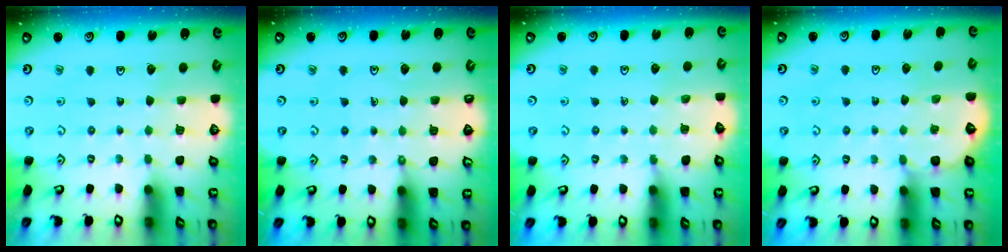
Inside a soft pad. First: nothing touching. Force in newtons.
{"total": 1.5, "press": 1.5, "slide": 0.2}
{"total": 5.9, "press": 5.8, "slide": 1.1}
{"total": 3.1, "press": 3.1, "slide": 0.4}